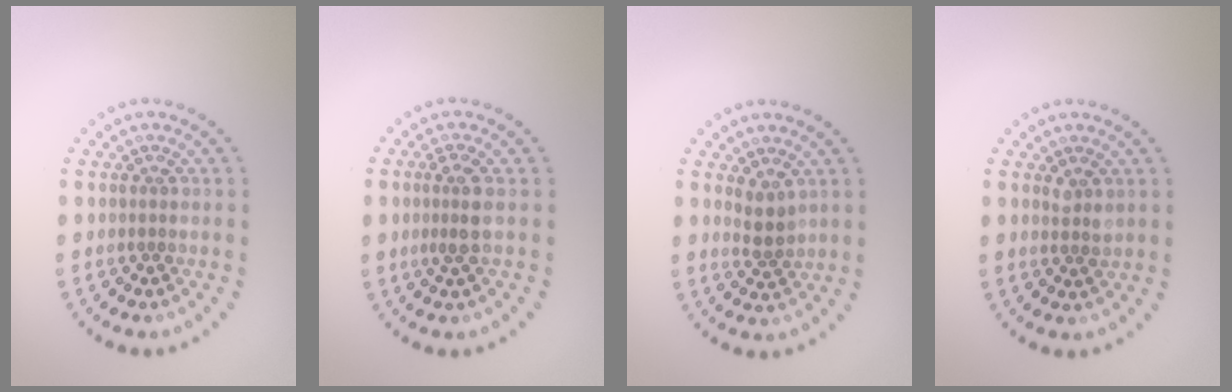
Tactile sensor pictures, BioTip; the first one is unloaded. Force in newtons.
{"total": 2.1, "press": 1.7, "slide": 1.2}
{"total": 2.0, "press": 1.6, "slide": 1.1}
{"total": 1.1, "press": 1.1, "slide": 0.4}